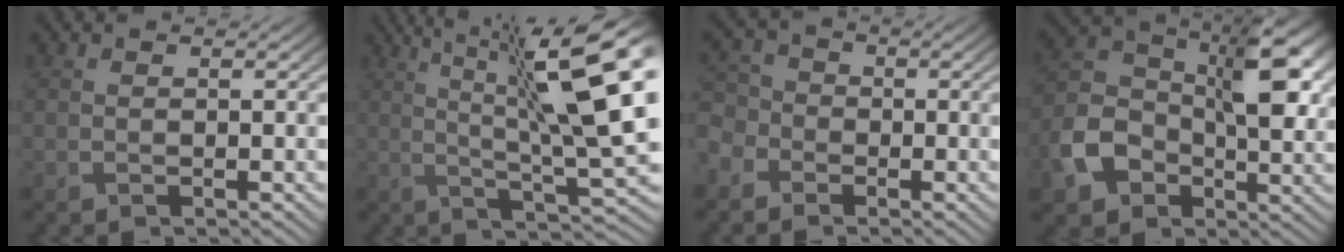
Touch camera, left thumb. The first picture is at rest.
{"total": 15.6, "force": [4.4, 3.7, 14.5], "torque": [-0.224, 0.011, 0.076]}
{"total": 4.5, "force": [-2.1, 3.6, 1.5], "torque": [-0.056, -0.005, -0.052]}
{"total": 11.6, "force": [-1.9, 8.0, 8.2], "torque": [-0.167, -0.003, -0.040]}